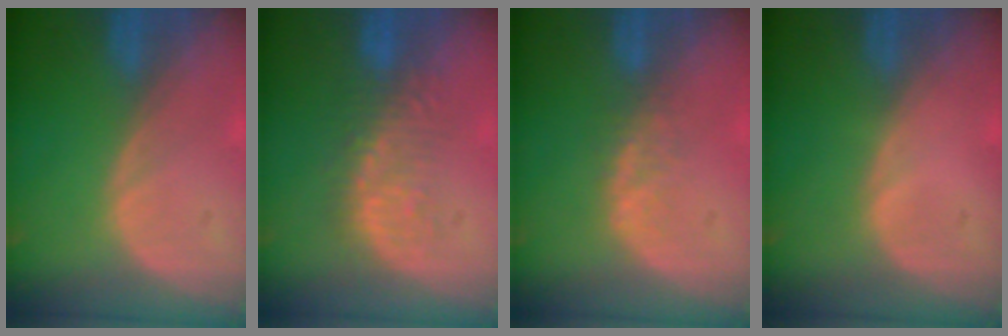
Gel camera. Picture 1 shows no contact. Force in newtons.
{"total": 6.0, "press": 5.8, "slide": 1.4}
{"total": 2.3, "press": 2.3, "slide": 0.5}
{"total": 0.0}